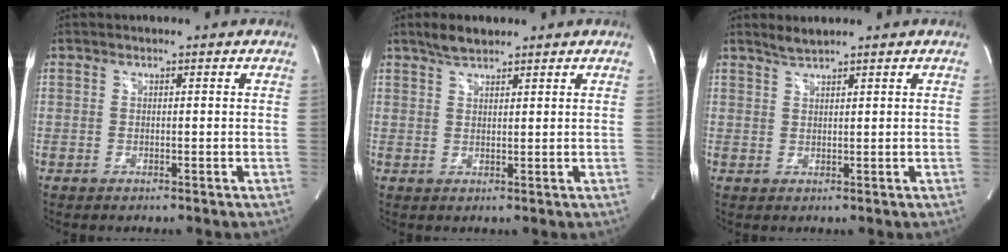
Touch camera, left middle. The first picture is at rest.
{"total": 3.1, "force": [2.6, 0.9, 1.5], "torque": [-0.036, 0.006, 0.049]}
{"total": 1.8, "force": [1.6, -0.3, 0.5], "torque": [-0.014, 0.001, 0.036]}